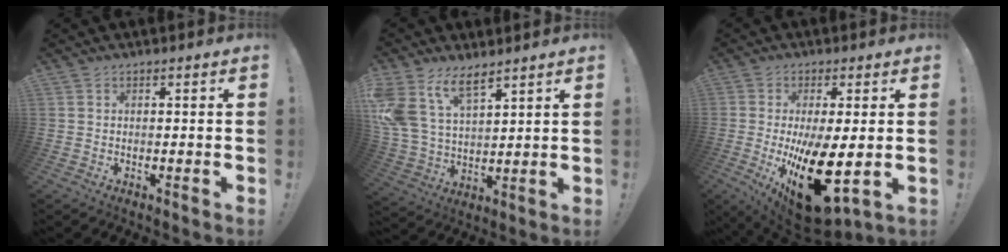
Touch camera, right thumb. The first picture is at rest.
{"total": 12.6, "force": [8.5, 6.2, 6.8], "torque": [-0.158, -0.046, 0.164]}
{"total": 19.1, "force": [-4.0, 7.1, 17.3], "torque": [-0.281, -0.005, -0.047]}